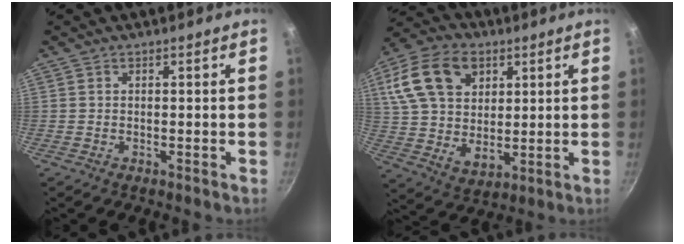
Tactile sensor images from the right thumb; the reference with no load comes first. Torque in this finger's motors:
{"motor_torque": [-1.21, 1.76, 0.78, -0.28, 0.40]}